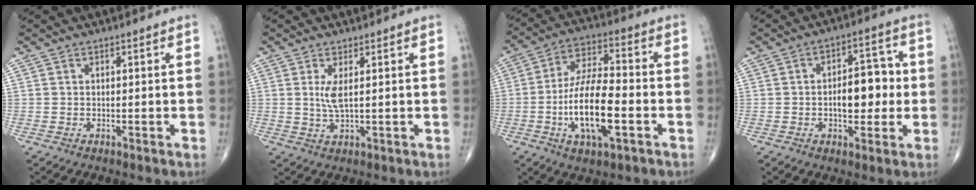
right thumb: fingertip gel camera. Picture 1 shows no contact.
{"total": 3.2, "force": [0.7, 0.6, 3.0], "torque": [-0.067, -0.012, 0.021]}
{"total": 15.1, "force": [-4.2, 5.4, 13.5], "torque": [-0.250, 0.024, -0.076]}
{"total": 9.7, "force": [-0.5, 5.2, 8.2], "torque": [-0.092, 0.020, -0.009]}